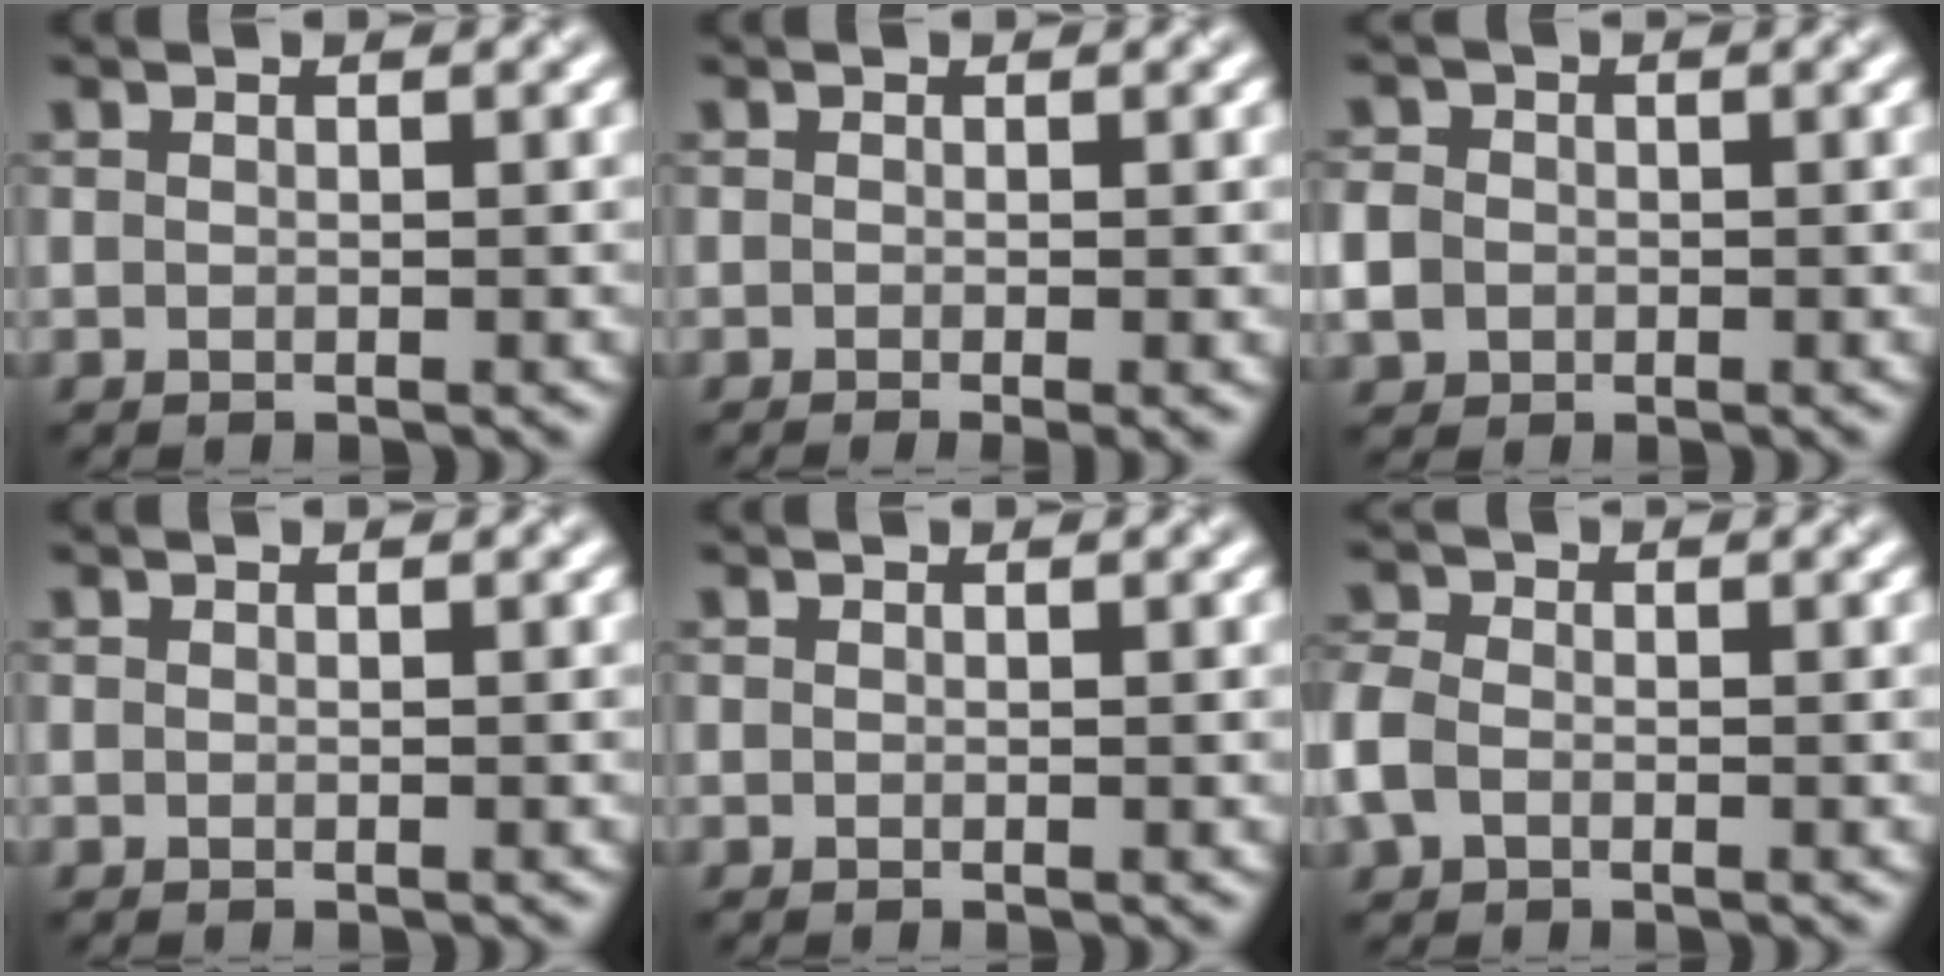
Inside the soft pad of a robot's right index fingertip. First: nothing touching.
{"total": 1.8, "force": [-0.5, 0.5, 1.7], "torque": [-0.017, -0.010, -0.008]}
{"total": 3.3, "force": [-0.7, 3.0, 1.3], "torque": [-0.024, 0.000, -0.023]}
{"total": 0.0}
{"total": 0.0}
{"total": 3.0, "force": [-1.0, 2.2, 1.7], "torque": [-0.047, 0.002, -0.033]}